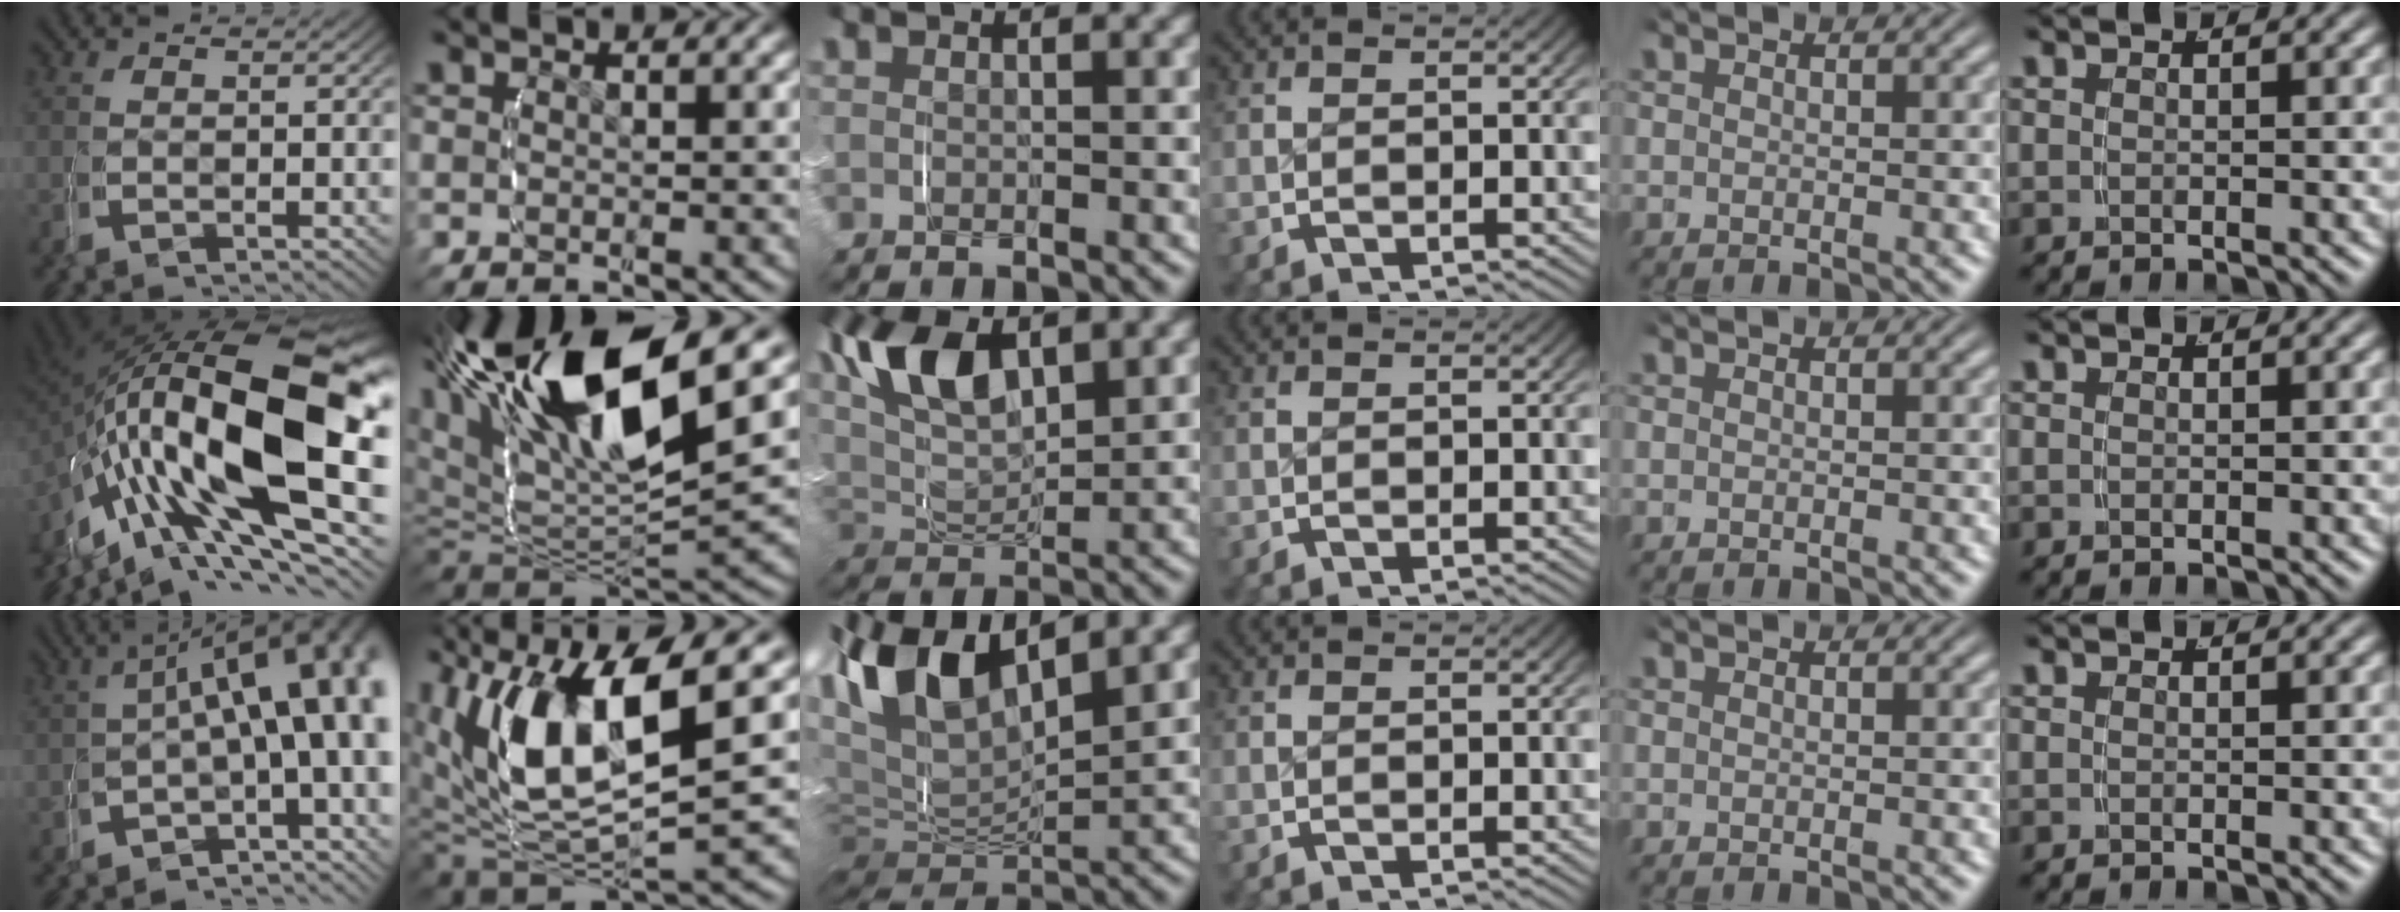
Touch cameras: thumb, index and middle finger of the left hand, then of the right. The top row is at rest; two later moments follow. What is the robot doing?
{"motion": "grasp_and_lifting", "object": "router"}